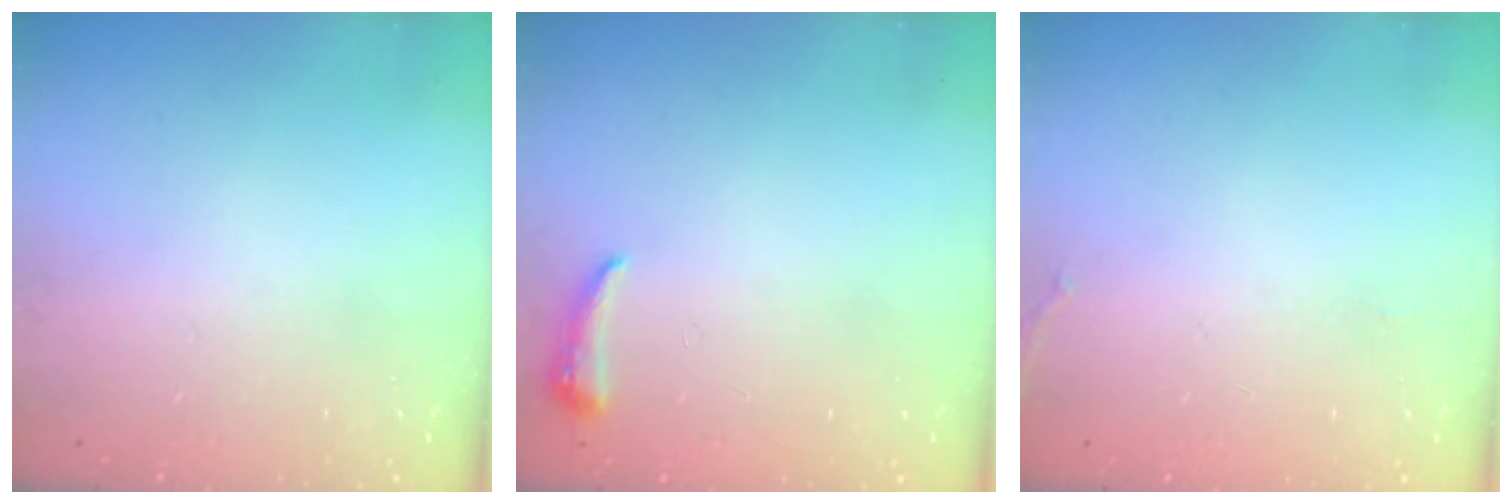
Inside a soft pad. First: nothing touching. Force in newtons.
{"total": 4.3, "press": 4.2, "slide": 0.9}
{"total": 7.9, "press": 5.9, "slide": 5.3}